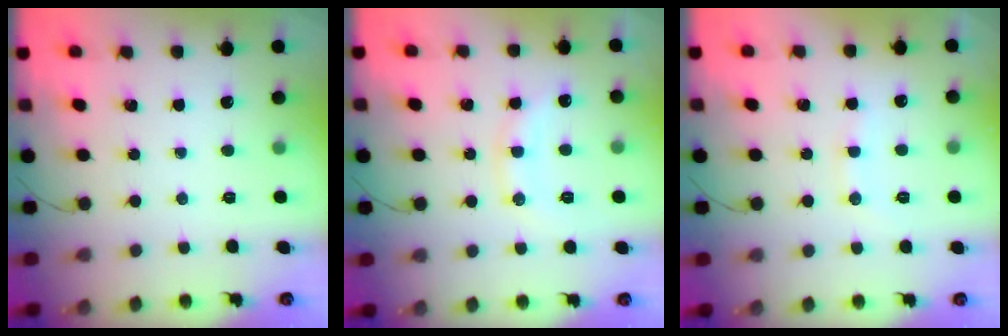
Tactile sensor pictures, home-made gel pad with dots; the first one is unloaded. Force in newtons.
{"total": 11.5, "press": 11.5, "slide": 0.5}
{"total": 8.1, "press": 8.0, "slide": 1.0}